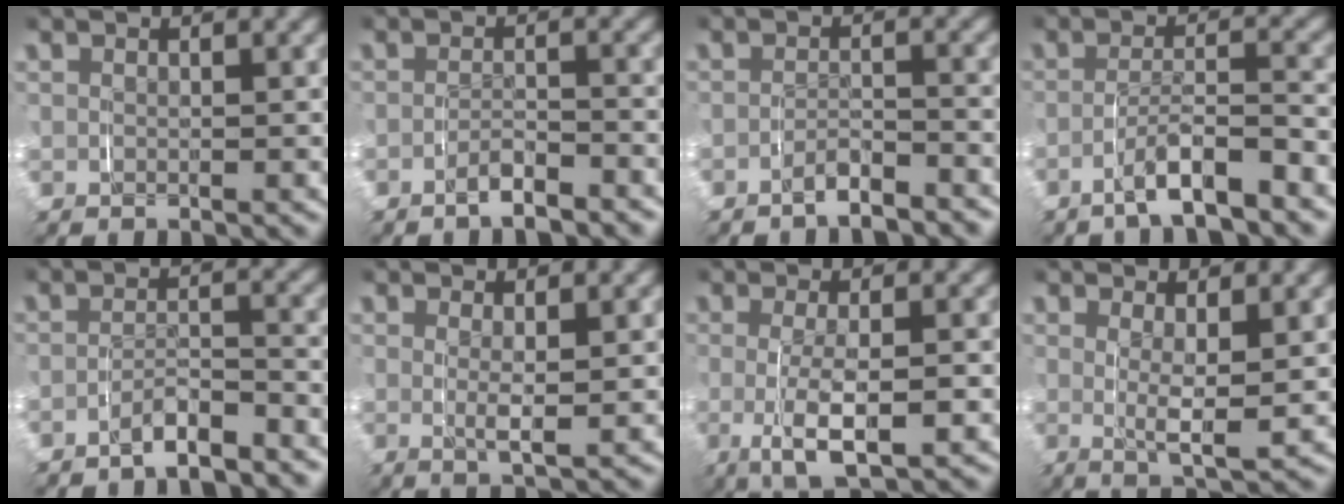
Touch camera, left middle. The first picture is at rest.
{"total": 2.3, "force": [-2.1, 0.4, 0.8], "torque": [-0.013, 0.001, -0.041]}
{"total": 2.8, "force": [-2.7, 0.4, 0.7], "torque": [-0.008, 0.000, -0.050]}
{"total": 4.3, "force": [-3.6, 0.6, 2.3], "torque": [-0.038, 0.004, -0.065]}
{"total": 3.7, "force": [-3.5, 0.4, 1.0], "torque": [-0.011, -0.004, -0.063]}
{"total": 2.1, "force": [0.5, 0.3, 2.0], "torque": [-0.039, -0.009, 0.013]}
{"total": 5.2, "force": [-0.9, 1.6, 4.8], "torque": [-0.093, -0.008, -0.012]}
{"total": 3.5, "force": [0.8, 0.7, 3.3], "torque": [-0.061, -0.017, 0.017]}